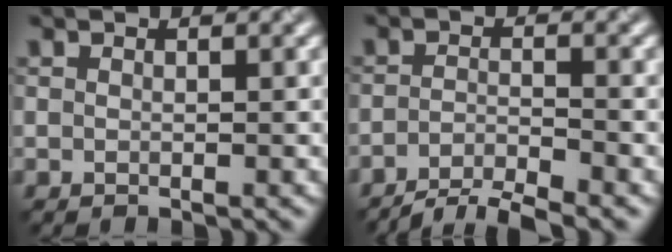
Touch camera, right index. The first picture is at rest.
{"total": 3.9, "force": [-3.3, 0.7, 2.0], "torque": [-0.028, -0.002, -0.069]}